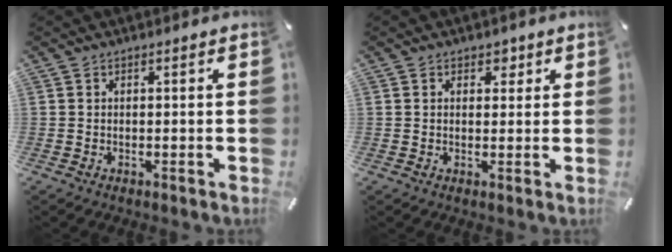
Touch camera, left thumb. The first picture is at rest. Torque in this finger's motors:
{"motor_torque": [0.11, -0.32, 0.10, 0.06, 0.00]}